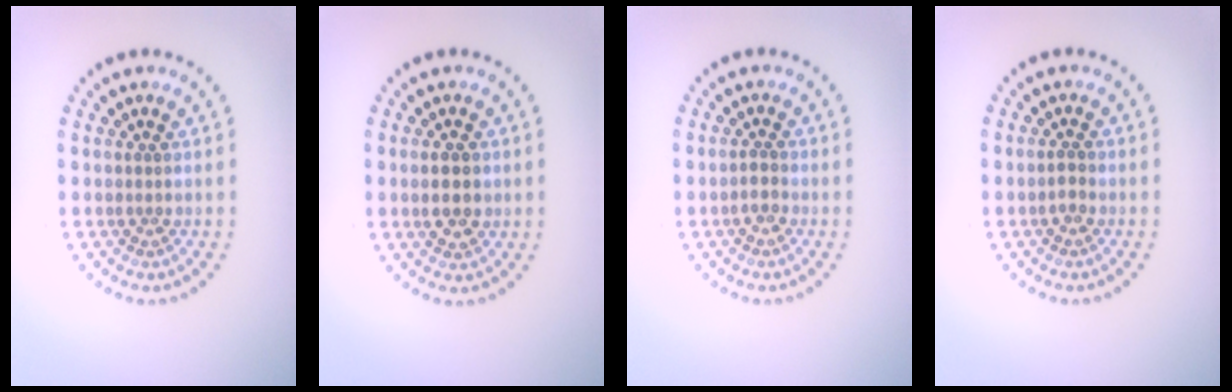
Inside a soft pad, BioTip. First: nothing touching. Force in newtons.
{"total": 2.3, "press": 2.3, "slide": 0.2}
{"total": 1.2, "press": 1.0, "slide": 0.6}
{"total": 0.9, "press": 0.9, "slide": 0.2}